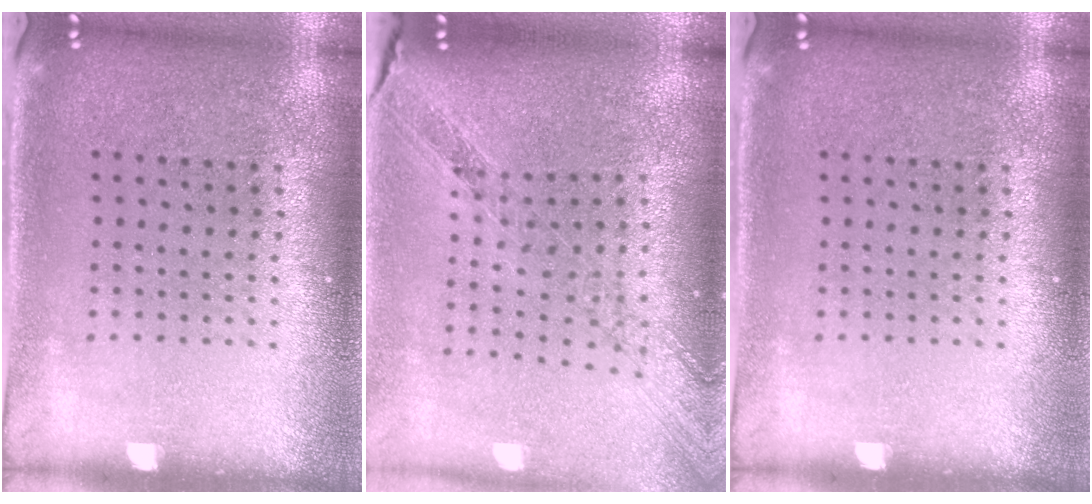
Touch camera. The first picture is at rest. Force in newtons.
{"total": 1.2, "press": 1.2, "slide": 0.3}
{"total": 0.0}